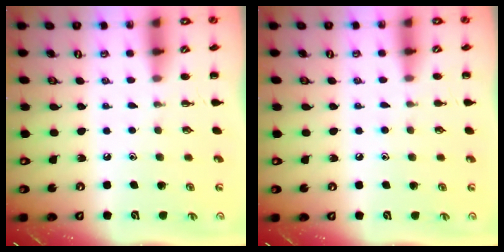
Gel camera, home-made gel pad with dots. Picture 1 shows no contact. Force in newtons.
{"total": 5.2, "press": 4.9, "slide": 1.7}